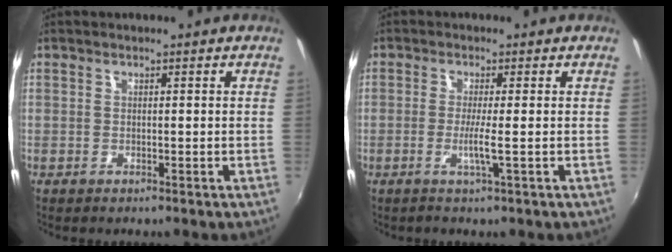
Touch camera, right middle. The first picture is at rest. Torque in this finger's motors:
{"motor_torque": [-0.06, -0.10, 0.00, 0.05]}